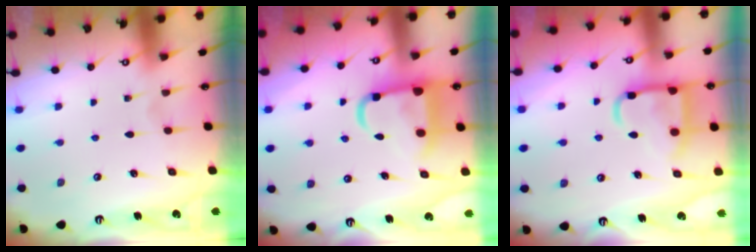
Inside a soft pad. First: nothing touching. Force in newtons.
{"total": 11.2, "press": 11.1, "slide": 1.4}
{"total": 13.1, "press": 13.0, "slide": 1.5}